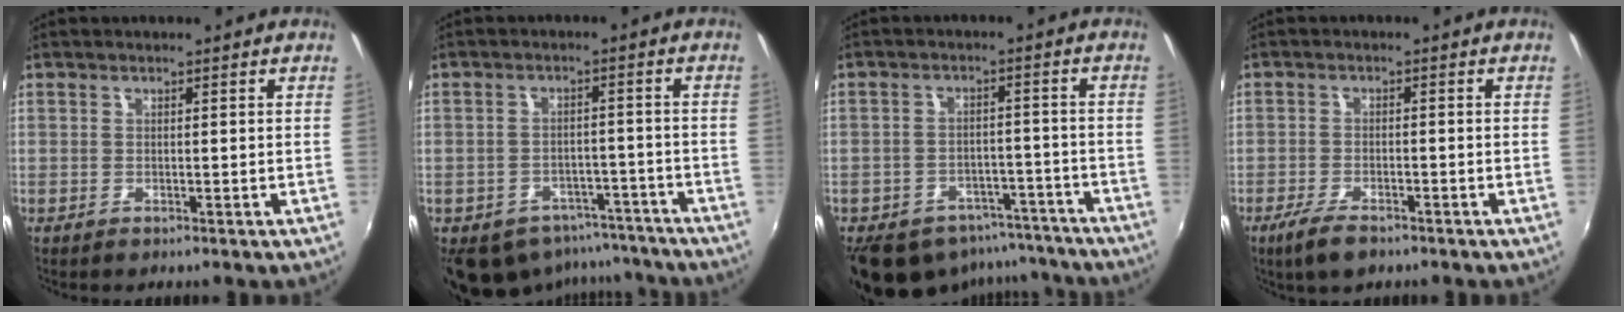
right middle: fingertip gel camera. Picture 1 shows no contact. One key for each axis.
{"total": 14.0, "fx": -10.0, "fy": 8.4, "fz": 4.9, "tx": -0.110, "ty": 0.013, "tz": -0.111}
{"total": 16.8, "fx": -12.7, "fy": 9.1, "fz": 6.1, "tx": -0.137, "ty": 0.018, "tz": -0.151}
{"total": 5.5, "fx": -3.9, "fy": 1.8, "fz": 3.4, "tx": -0.088, "ty": -0.013, "tz": -0.072}